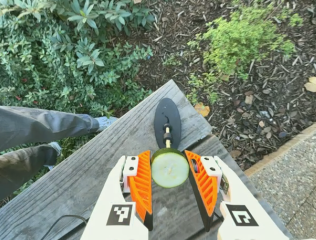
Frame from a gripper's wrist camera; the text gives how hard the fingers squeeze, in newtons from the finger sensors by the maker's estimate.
{"total": 8.7, "left": 8.5, "right": 8.9}